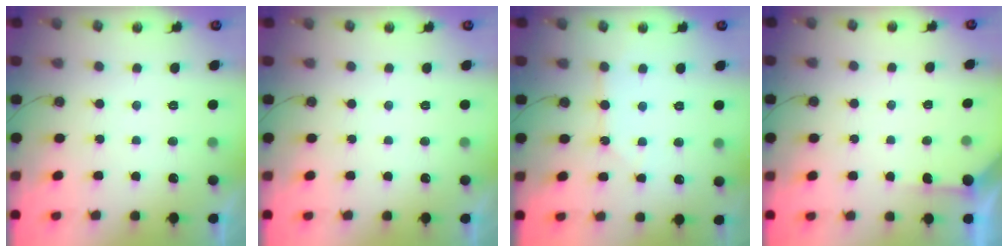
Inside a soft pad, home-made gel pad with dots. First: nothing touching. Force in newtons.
{"total": 0.0}
{"total": 3.6, "press": 3.5, "slide": 0.2}
{"total": 3.0, "press": 3.0, "slide": 0.4}